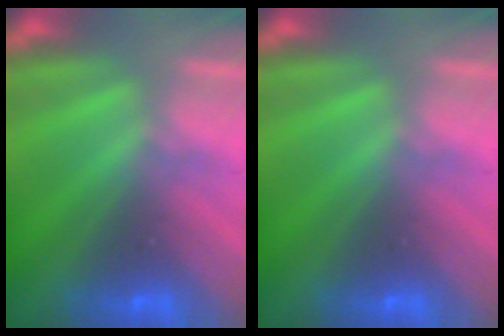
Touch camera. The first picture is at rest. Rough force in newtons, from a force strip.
{"total": 0.0}